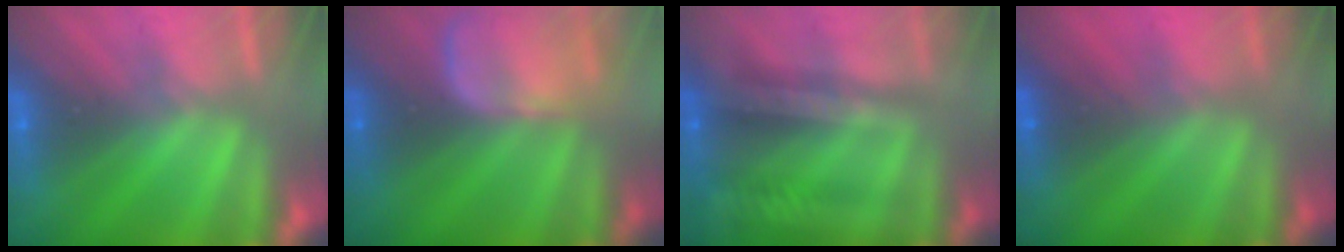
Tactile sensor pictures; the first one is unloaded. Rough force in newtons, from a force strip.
{"total": 6.1}
{"total": 2.4}
{"total": 1.7}